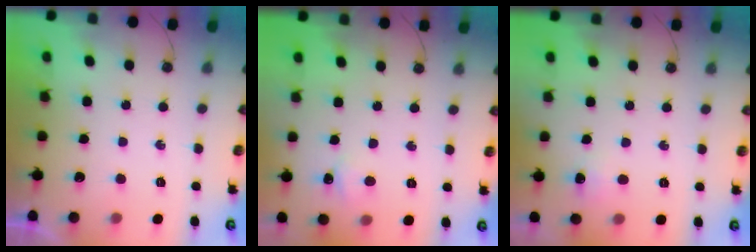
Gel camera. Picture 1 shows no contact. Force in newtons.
{"total": 2.8, "press": 2.8, "slide": 0.3}
{"total": 5.4, "press": 5.4, "slide": 0.7}